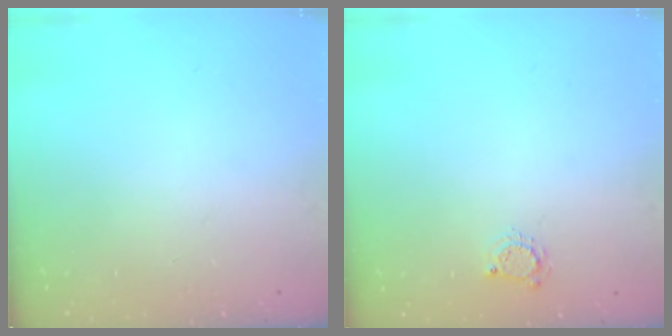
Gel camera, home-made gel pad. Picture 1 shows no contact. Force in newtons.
{"total": 3.5, "press": 3.5, "slide": 0.4}